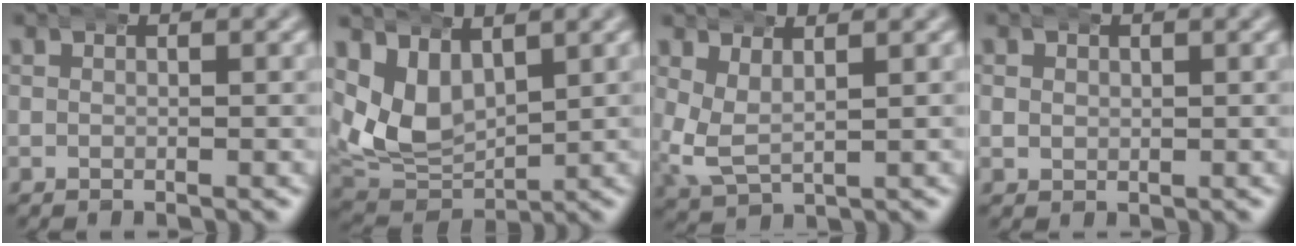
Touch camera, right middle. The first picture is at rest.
{"total": 7.1, "force": [1.6, 5.6, 4.1], "torque": [-0.112, -0.015, 0.033]}
{"total": 3.6, "force": [1.3, 2.4, 2.3], "torque": [-0.079, -0.022, 0.036]}
{"total": 1.3, "force": [0.5, 1.2, 0.2], "torque": [-0.014, -0.005, 0.012]}